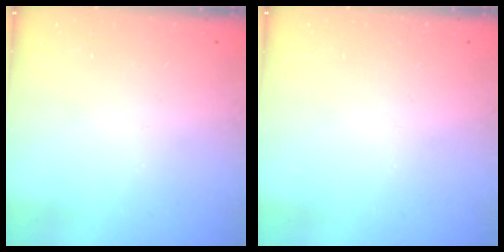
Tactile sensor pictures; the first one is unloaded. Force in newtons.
{"total": 0.0}